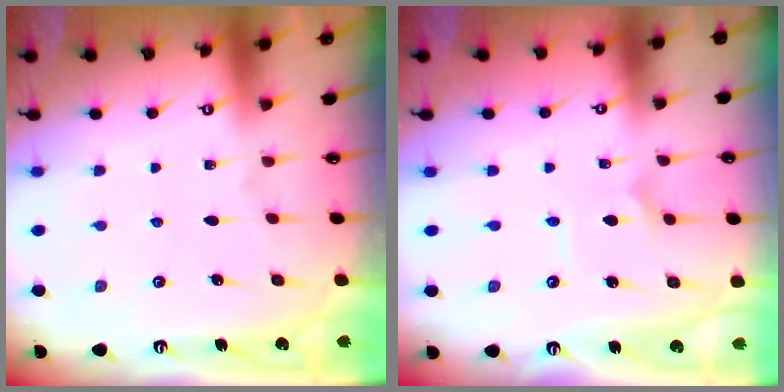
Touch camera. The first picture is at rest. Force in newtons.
{"total": 2.5, "press": 2.5, "slide": 0.2}